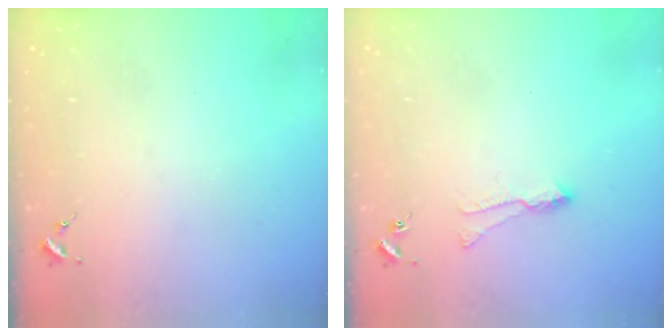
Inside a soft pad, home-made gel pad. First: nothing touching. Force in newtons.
{"total": 6.2, "press": 6.1, "slide": 0.8}